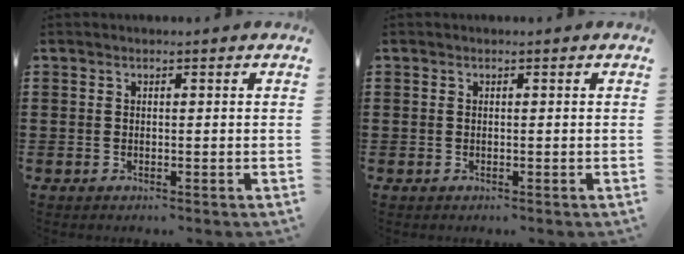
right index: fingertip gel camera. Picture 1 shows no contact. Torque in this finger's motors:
{"motor_torque": [-0.01, -0.02, 0.00, 0.00]}